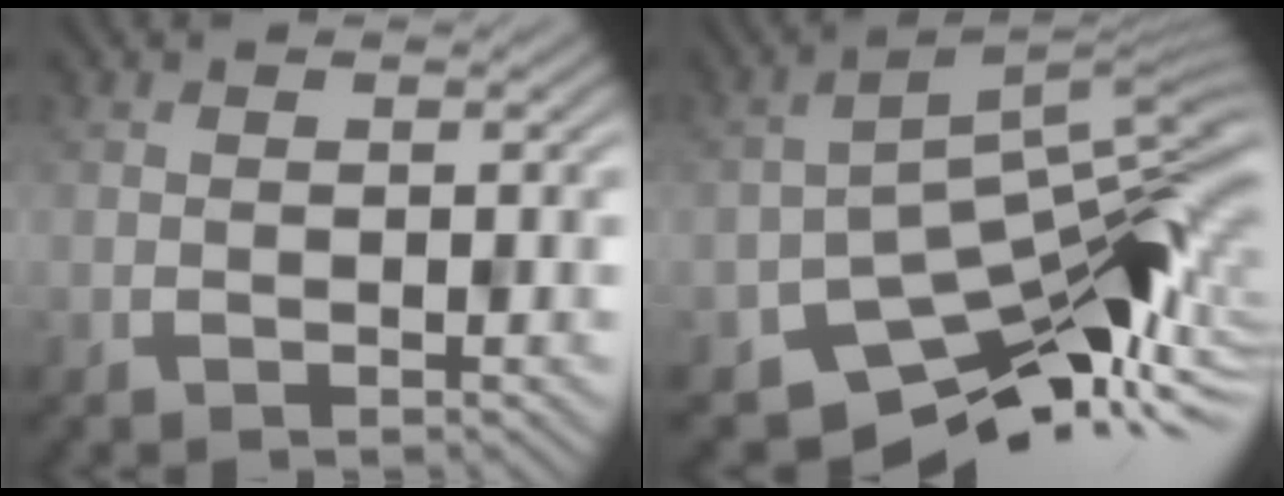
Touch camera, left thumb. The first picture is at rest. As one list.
[{"total": 9.8, "force": [-5.8, 4.6, 6.4], "torque": [-0.097, -0.019, -0.093]}]